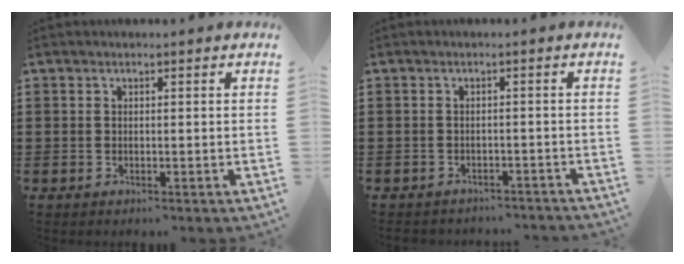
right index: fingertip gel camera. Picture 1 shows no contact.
{"total": 1.3, "force": [-1.3, 0.0, -0.1], "torque": [-0.004, 0.001, -0.030]}